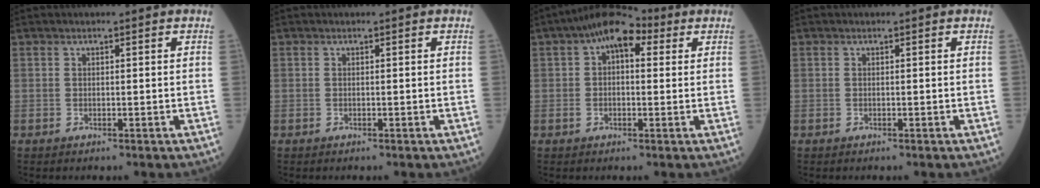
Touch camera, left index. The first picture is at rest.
{"total": 0.0}
{"total": 7.7, "force": [3.2, 3.7, 6.0], "torque": [-0.098, 0.047, 0.046]}
{"total": 0.0}